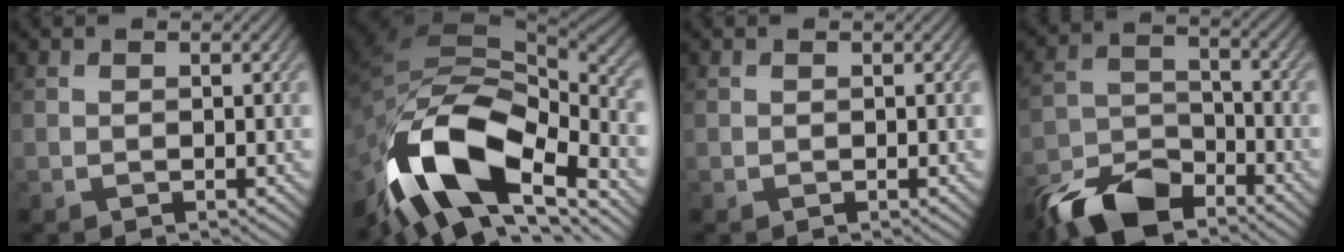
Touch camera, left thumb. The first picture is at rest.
{"total": 16.8, "force": [-8.0, 7.7, 12.5], "torque": [-0.251, -0.023, -0.149]}
{"total": 0.0}
{"total": 11.2, "force": [-8.7, 4.7, 5.3], "torque": [-0.109, -0.007, -0.175]}